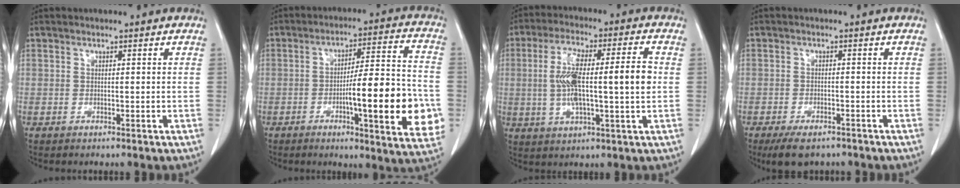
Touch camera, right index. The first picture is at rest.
{"total": 17.9, "force": [-4.2, 2.6, 17.2], "torque": [-0.207, 0.010, -0.053]}
{"total": 13.4, "force": [0.5, 2.1, 13.2], "torque": [-0.241, 0.019, 0.007]}
{"total": 6.0, "force": [-4.7, 2.3, 3.0], "torque": [-0.048, -0.006, -0.071]}